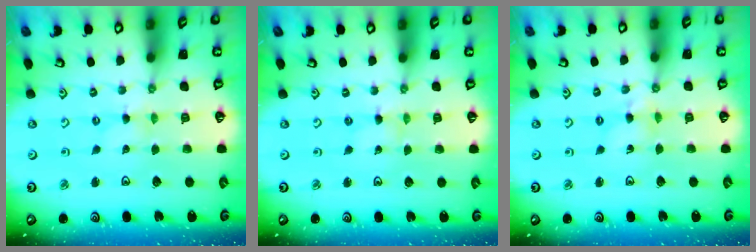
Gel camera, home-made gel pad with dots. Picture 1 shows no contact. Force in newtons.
{"total": 0.0}
{"total": 2.3, "press": 2.3, "slide": 0.2}